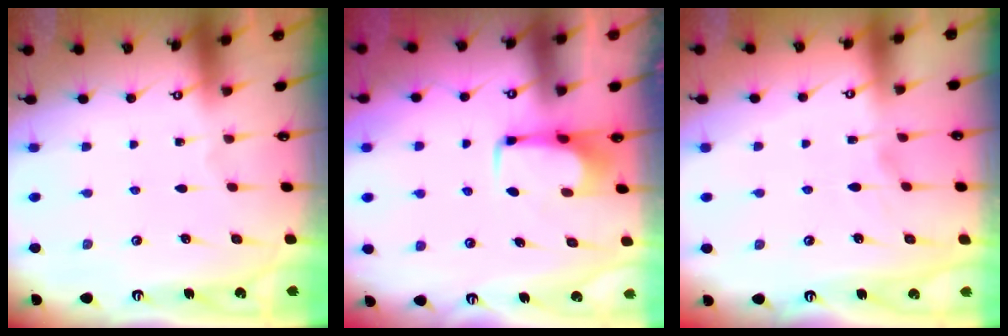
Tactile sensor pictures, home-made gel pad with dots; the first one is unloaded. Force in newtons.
{"total": 1.6, "press": 1.5, "slide": 0.5}
{"total": 0.8, "press": 0.0, "slide": 0.8}